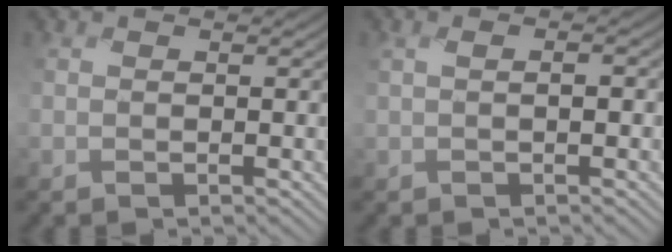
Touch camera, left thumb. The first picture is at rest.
{"total": 2.3, "force": [-0.1, 1.1, 2.0], "torque": [-0.038, 0.004, -0.001]}